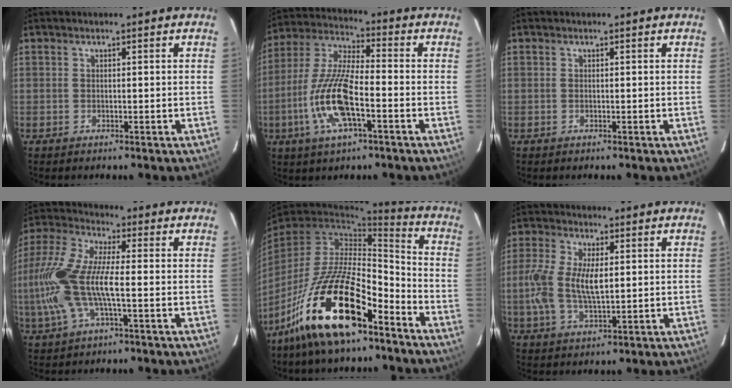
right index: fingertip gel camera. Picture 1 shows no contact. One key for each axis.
{"total": 13.8, "fx": -4.7, "fy": 3.9, "fz": 12.4, "tx": -0.264, "ty": -0.004, "tz": -0.094}
{"total": 0.0}
{"total": 16.3, "fx": -2.7, "fy": 5.2, "fz": 15.2, "tx": -0.315, "ty": -0.001, "tz": -0.057}
{"total": 20.3, "fx": -13.2, "fy": 6.7, "fz": 14.0, "tx": -0.261, "ty": -0.002, "tz": -0.234}
{"total": 9.7, "fx": 0.3, "fy": 4.3, "fz": 8.7, "tx": -0.185, "ty": 0.001, "tz": 0.004}